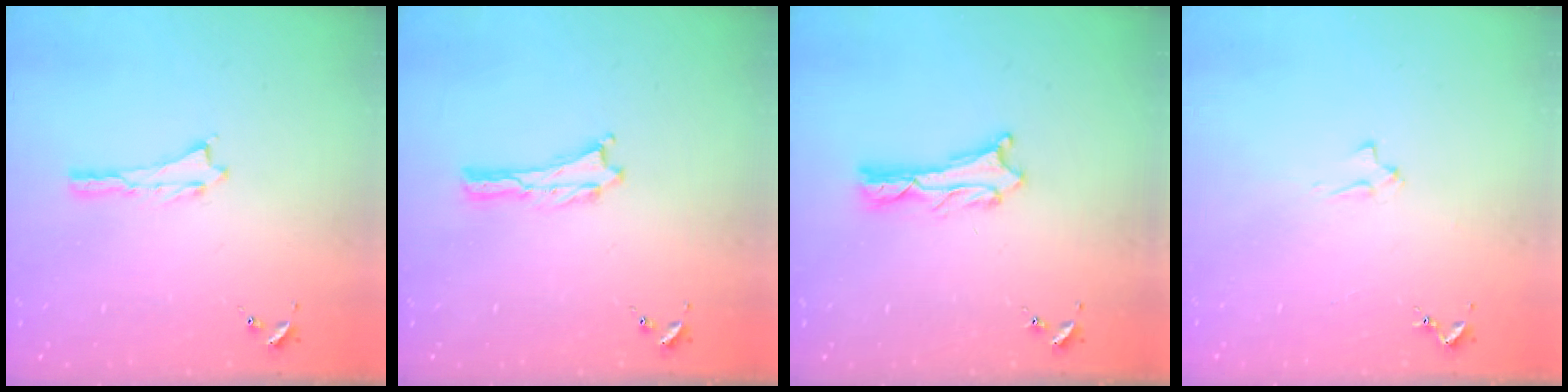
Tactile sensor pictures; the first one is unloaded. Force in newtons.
{"total": 0.0}
{"total": 1.2, "press": 1.2, "slide": 0.2}
{"total": 2.1, "press": 2.1, "slide": 0.3}